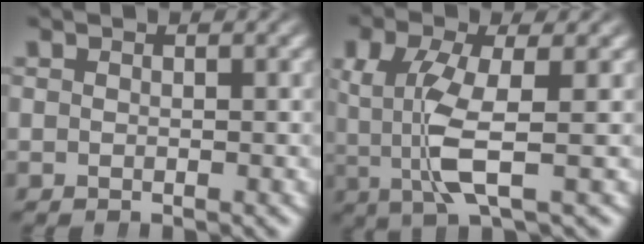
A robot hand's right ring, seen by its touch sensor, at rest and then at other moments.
{"total": 5.0, "force": [0.2, 1.7, 4.7], "torque": [-0.114, -0.023, 0.016]}